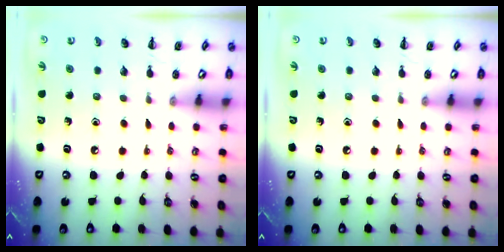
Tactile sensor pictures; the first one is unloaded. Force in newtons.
{"total": 0.0}